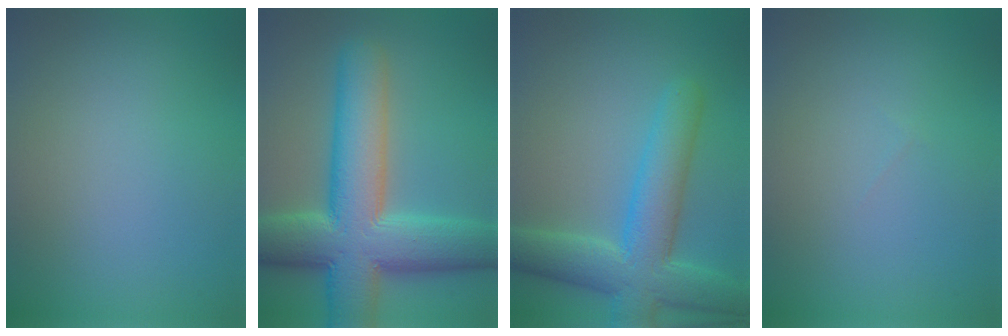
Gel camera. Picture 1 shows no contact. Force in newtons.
{"total": 12.0, "press": 12.0, "slide": 0.6}
{"total": 7.3, "press": 7.2, "slide": 0.4}
{"total": 0.0}